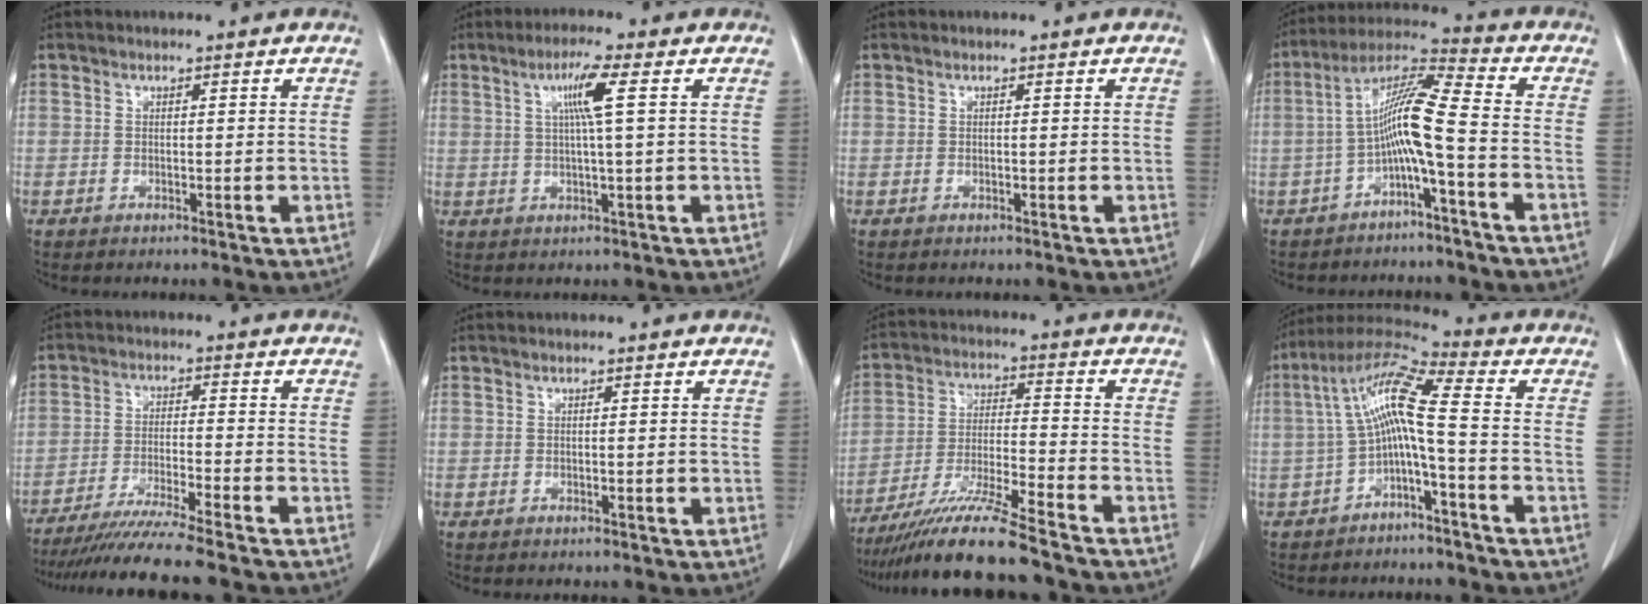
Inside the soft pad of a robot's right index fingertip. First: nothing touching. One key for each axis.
{"total": 6.0, "fx": 1.7, "fy": -0.2, "fz": 5.8, "tx": -0.106, "ty": 0.002, "tz": 0.033}
{"total": 0.0}
{"total": 9.9, "fx": -2.5, "fy": 0.0, "fz": 9.5, "tx": -0.181, "ty": 0.027, "tz": -0.050}
{"total": 13.4, "fx": -11.6, "fy": -0.7, "fz": 6.7, "tx": -0.101, "ty": -0.027, "tz": -0.186}
{"total": 0.0}
{"total": 15.4, "fx": -12.8, "fy": 0.2, "fz": 8.6, "tx": -0.167, "ty": -0.027, "tz": -0.222}
{"total": 9.9, "fx": -1.6, "fy": 0.9, "fz": 9.7, "tx": -0.192, "ty": 0.037, "tz": -0.033}